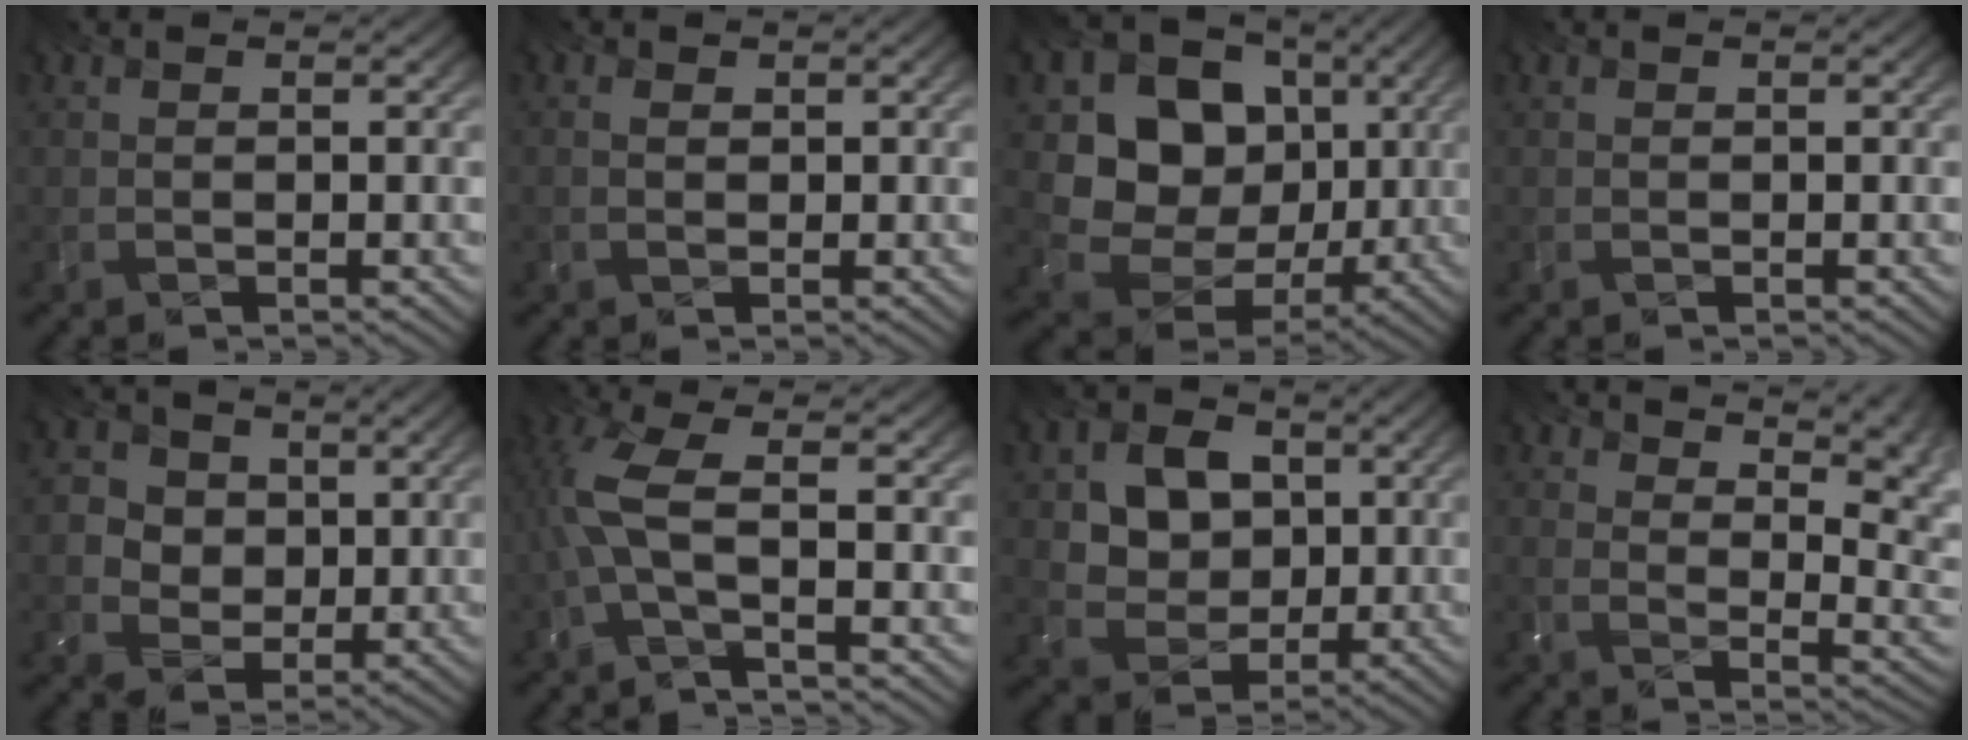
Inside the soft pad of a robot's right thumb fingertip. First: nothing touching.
{"total": 1.5, "force": [-0.5, -0.4, -1.4], "torque": [0.012, -0.011, 0.016]}
{"total": 10.7, "force": [0.1, 9.7, 4.6], "torque": [-0.120, -0.015, 0.011]}
{"total": 0.0}
{"total": 3.8, "force": [0.0, 3.8, 0.1], "torque": [-0.053, -0.016, 0.013]}
{"total": 4.2, "force": [-2.2, 0.5, 3.5], "torque": [-0.113, 0.000, -0.031]}
{"total": 5.9, "force": [0.2, 5.4, 2.3], "torque": [-0.087, -0.018, 0.025]}
{"total": 10.1, "force": [6.2, 4.0, 6.9], "torque": [-0.119, -0.002, 0.104]}